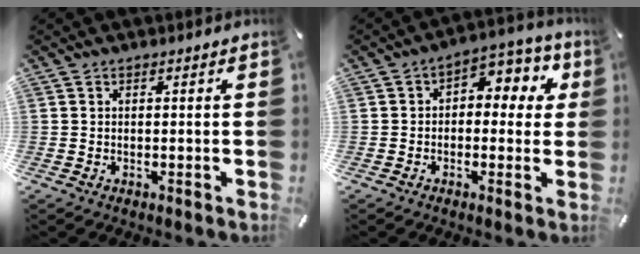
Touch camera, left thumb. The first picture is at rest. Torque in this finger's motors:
{"motor_torque": [1.01, 1.06, 0.78, -0.50, 0.02]}